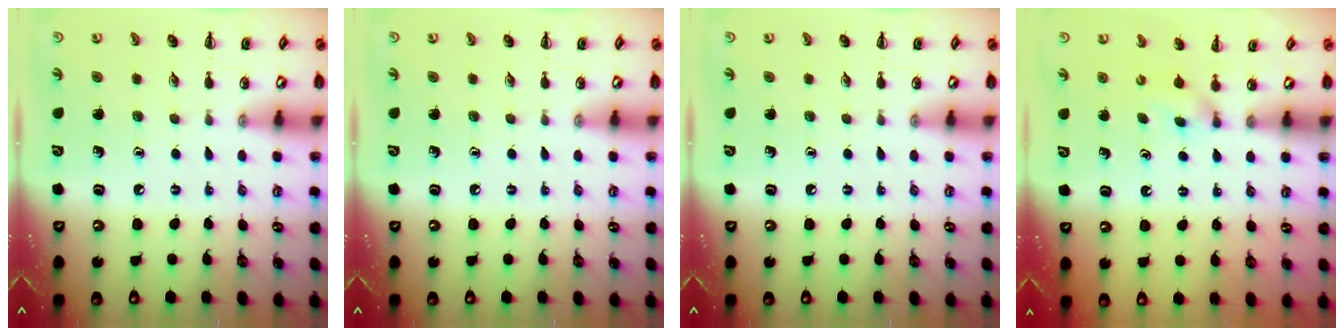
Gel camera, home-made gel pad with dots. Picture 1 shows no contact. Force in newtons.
{"total": 0.0}
{"total": 0.0}
{"total": 2.3, "press": 2.1, "slide": 0.9}